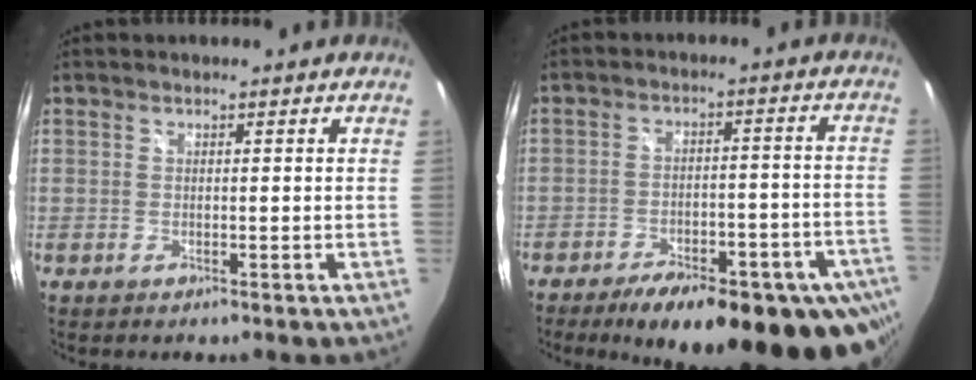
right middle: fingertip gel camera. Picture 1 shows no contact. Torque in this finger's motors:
{"motor_torque": [1.44, -0.70, 0.40, 0.18]}